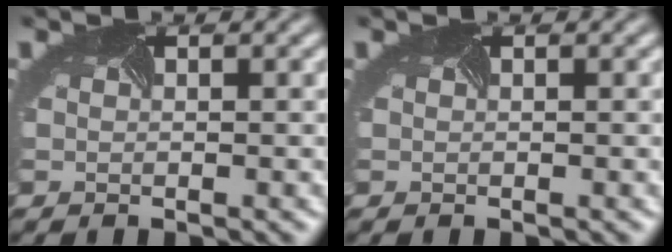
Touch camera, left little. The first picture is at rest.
{"total": 0.0}